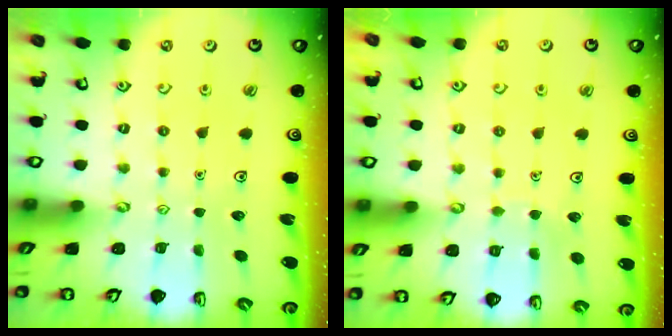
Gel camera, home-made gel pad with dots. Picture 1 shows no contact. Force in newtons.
{"total": 4.4, "press": 4.3, "slide": 0.4}